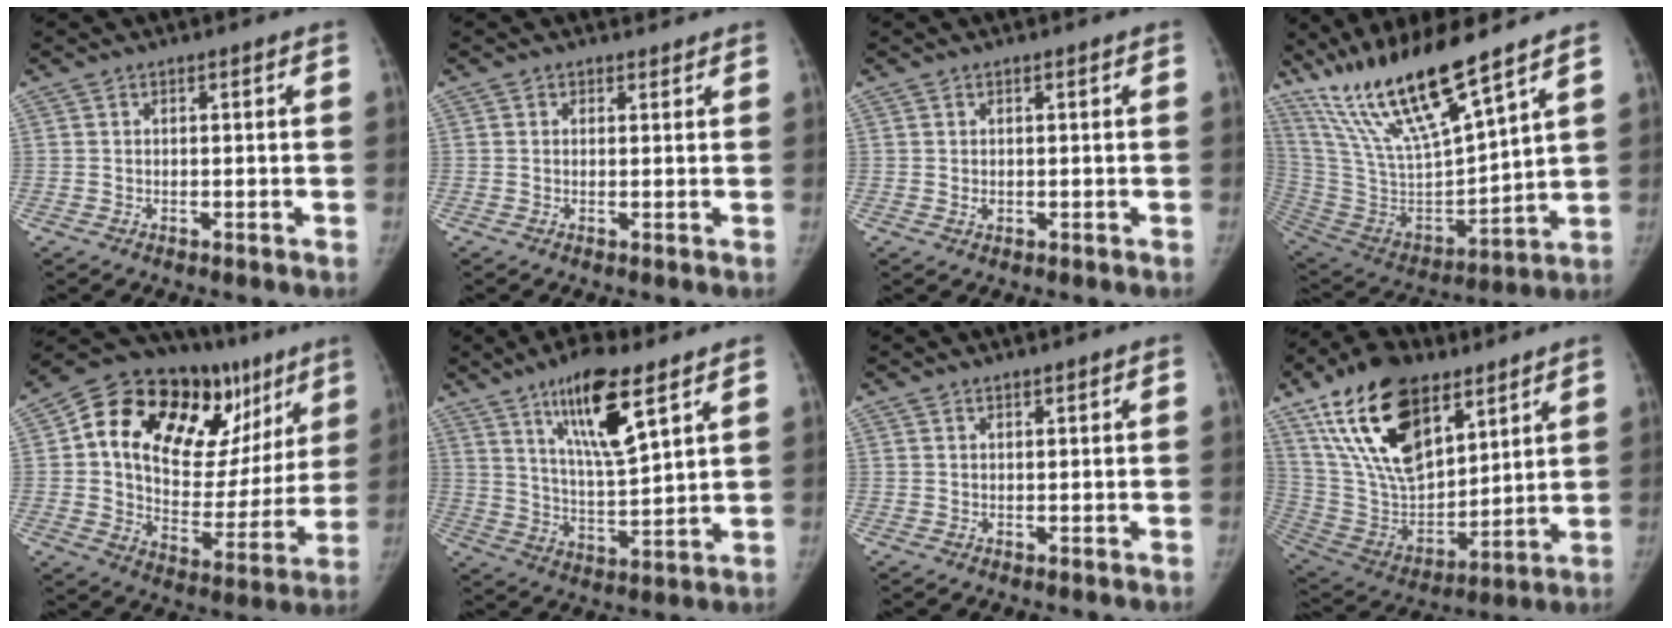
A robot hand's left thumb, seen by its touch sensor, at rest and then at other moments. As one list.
[{"total": 1.2, "force": [0.8, 0.8, -0.2], "torque": [0.015, -0.004, 0.006]}, {"total": 0.8, "force": [0.2, 0.6, 0.6], "torque": [-0.005, -0.001, 0.006]}, {"total": 21.7, "force": [15.9, 3.4, 14.3], "torque": [-0.253, -0.070, 0.312]}, {"total": 30.1, "force": [13.6, 17.2, 20.6], "torque": [-0.263, 0.019, 0.221]}, {"total": 14.0, "force": [7.9, 3.2, 11.1], "torque": [-0.182, -0.045, 0.144]}, {"total": 0.7, "force": [0.7, 0.0, 0.3], "torque": [-0.003, -0.005, 0.013]}, {"total": 24.9, "force": [13.6, 13.1, 16.3], "torque": [-0.286, -0.040, 0.255]}]